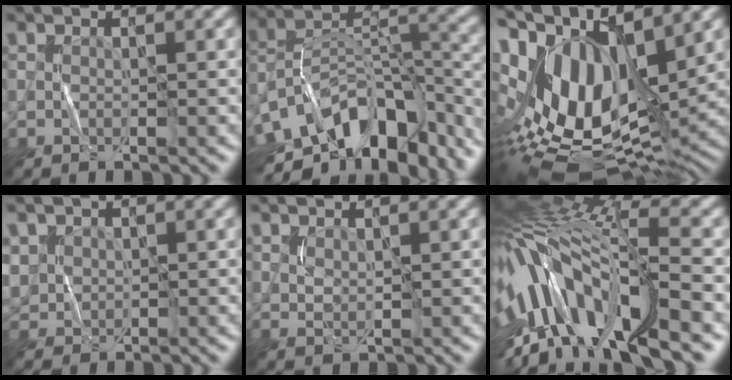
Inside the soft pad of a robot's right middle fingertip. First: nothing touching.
{"total": 13.9, "force": [-8.1, 7.3, 8.6], "torque": [-0.166, 0.012, -0.132]}
{"total": 17.5, "force": [2.1, 8.5, 15.1], "torque": [-0.279, 0.005, 0.053]}
{"total": 2.3, "force": [0.9, 2.0, 0.7], "torque": [-0.026, 0.001, 0.023]}
{"total": 1.3, "force": [0.9, 0.6, 0.8], "torque": [-0.020, -0.002, 0.024]}
{"total": 15.6, "force": [-2.8, 6.2, 14.0], "torque": [-0.285, 0.025, -0.043]}